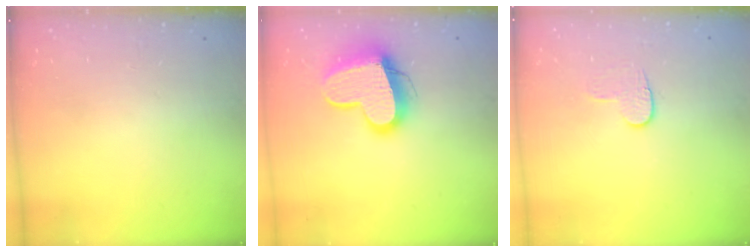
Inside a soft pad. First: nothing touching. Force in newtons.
{"total": 15.0, "press": 14.9, "slide": 1.6}
{"total": 6.8, "press": 6.8, "slide": 0.6}